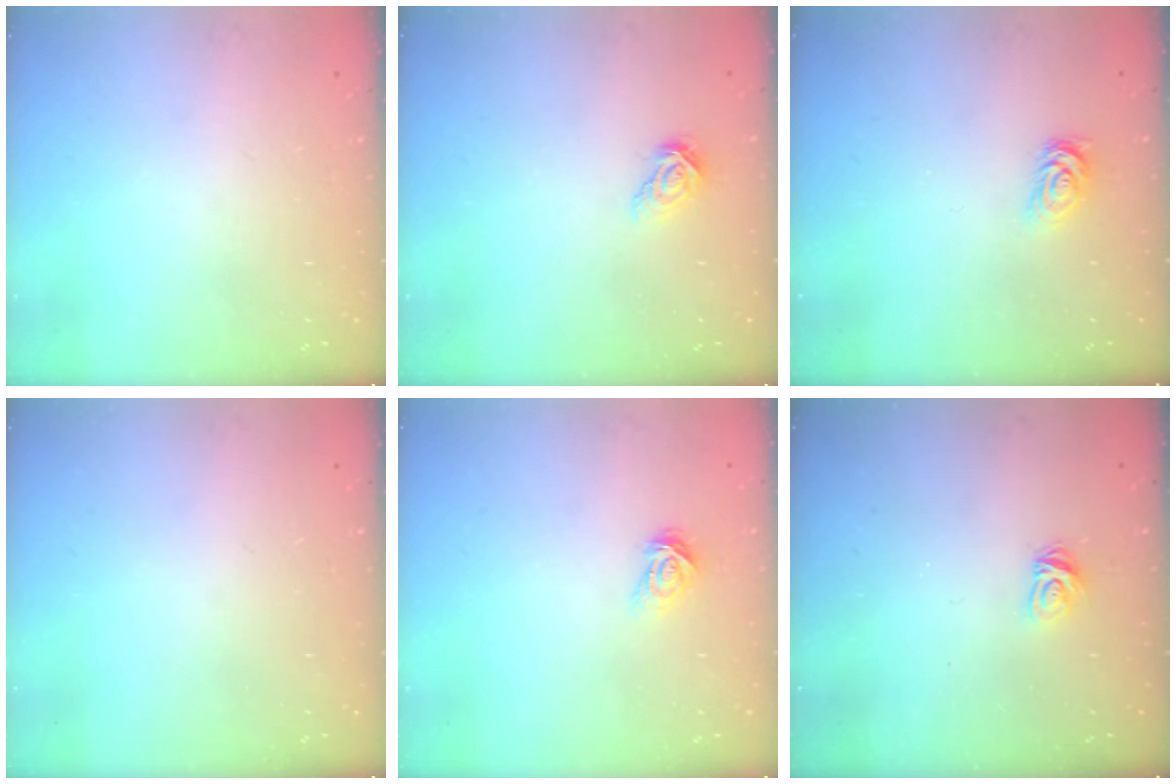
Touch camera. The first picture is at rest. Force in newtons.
{"total": 6.8, "press": 6.8, "slide": 0.8}
{"total": 2.8, "press": 2.8, "slide": 0.4}
{"total": 0.0}
{"total": 4.1, "press": 4.1, "slide": 0.4}
{"total": 4.0, "press": 4.0, "slide": 0.4}